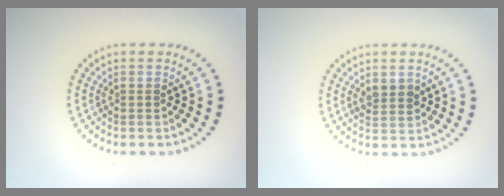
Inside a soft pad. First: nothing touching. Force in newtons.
{"total": 1.8, "press": 1.8, "slide": 0.5}